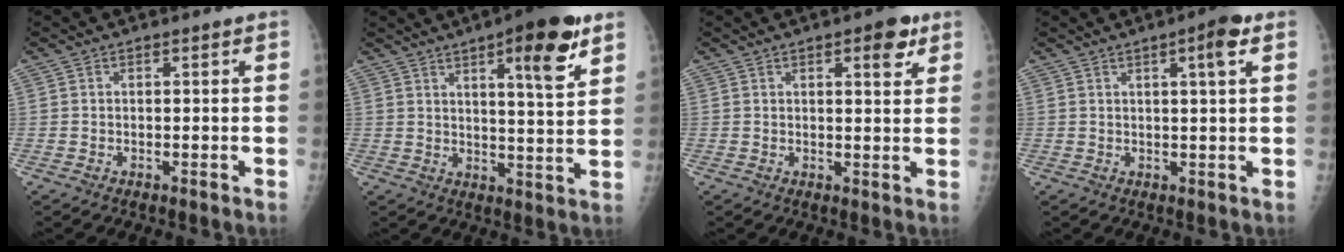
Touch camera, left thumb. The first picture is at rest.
{"total": 13.2, "force": [7.2, 2.9, 10.6], "torque": [-0.133, -0.034, 0.097]}
{"total": 5.4, "force": [2.9, 2.0, 4.2], "torque": [-0.040, -0.010, 0.032]}
{"total": 4.9, "force": [2.3, 0.6, 4.3], "torque": [-0.061, -0.006, 0.030]}